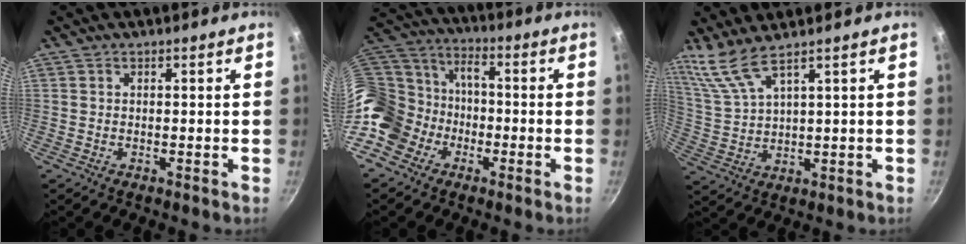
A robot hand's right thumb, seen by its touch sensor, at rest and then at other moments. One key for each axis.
{"total": 17.3, "fx": -6.3, "fy": 13.3, "fz": 9.1, "tx": -0.172, "ty": 0.072, "tz": -0.131}
{"total": 6.6, "fx": 5.4, "fy": 0.4, "fz": 3.8, "tx": -0.086, "ty": -0.037, "tz": 0.127}